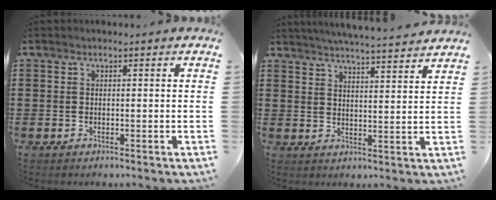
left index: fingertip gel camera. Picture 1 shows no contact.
{"total": 4.7, "force": [4.6, -0.7, 0.8], "torque": [-0.033, -0.028, 0.079]}